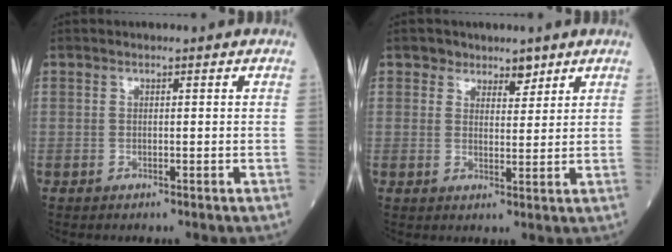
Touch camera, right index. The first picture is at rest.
{"total": 3.0, "force": [2.3, 1.8, 0.5], "torque": [0.006, -0.009, 0.034]}